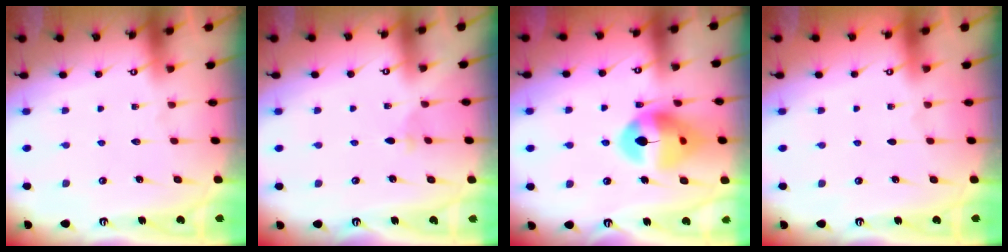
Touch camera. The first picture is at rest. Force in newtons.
{"total": 2.0, "press": 1.9, "slide": 0.5}
{"total": 14.5, "press": 14.4, "slide": 1.7}
{"total": 0.0}